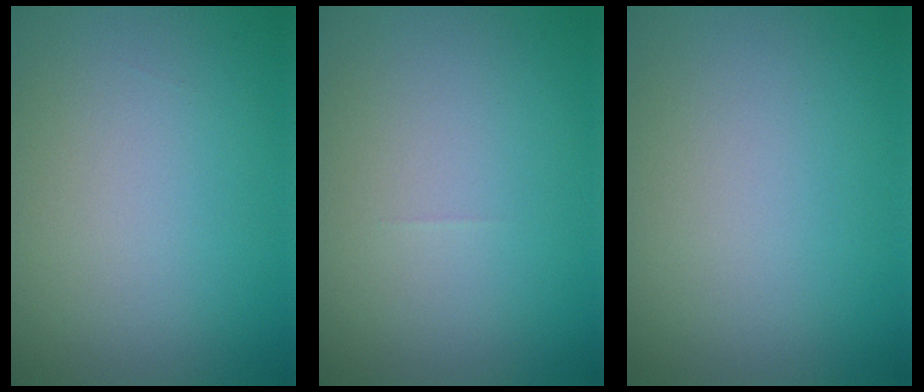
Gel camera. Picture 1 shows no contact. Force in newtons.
{"total": 0.0}
{"total": 0.0}